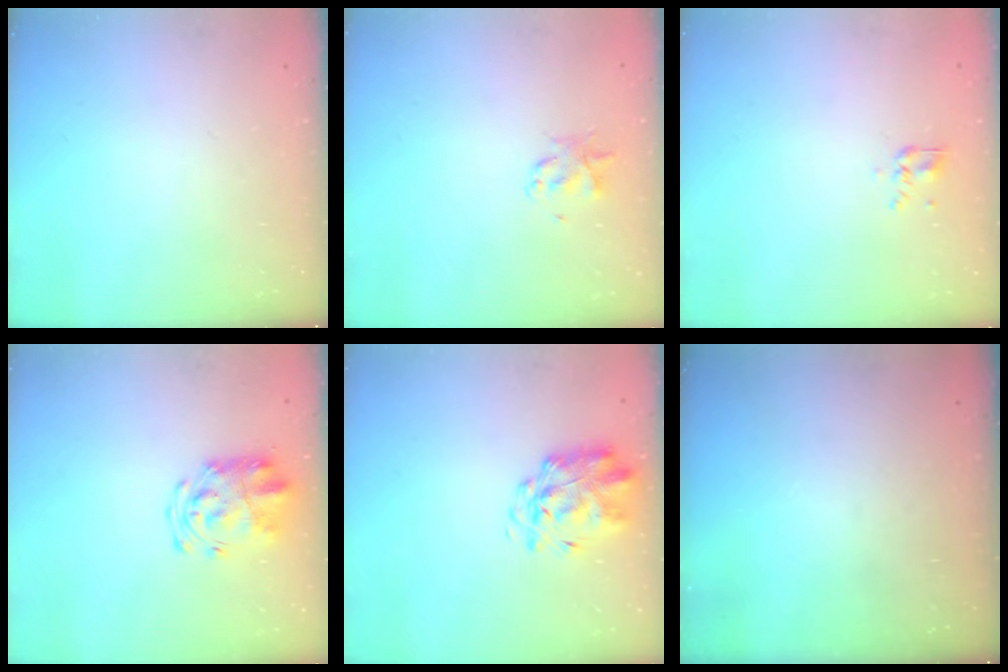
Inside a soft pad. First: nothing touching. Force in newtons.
{"total": 2.2, "press": 2.2, "slide": 0.4}
{"total": 3.1, "press": 2.9, "slide": 1.1}
{"total": 5.7, "press": 5.6, "slide": 1.3}
{"total": 3.0, "press": 2.9, "slide": 0.8}
{"total": 0.0}